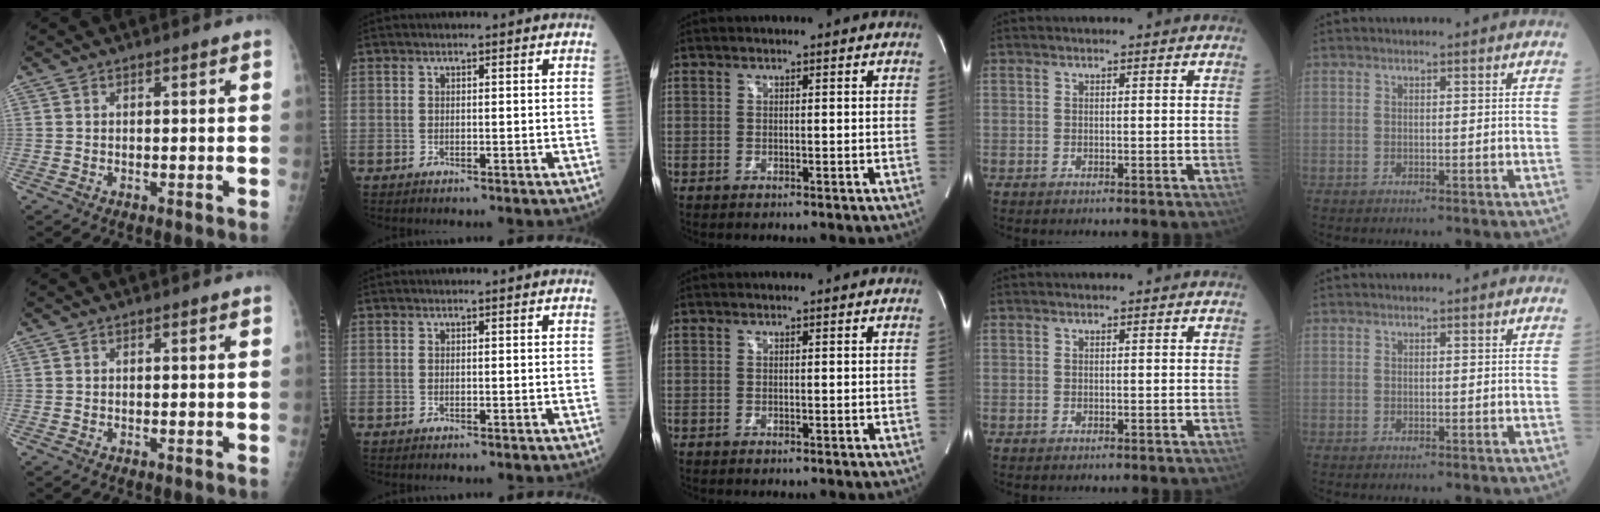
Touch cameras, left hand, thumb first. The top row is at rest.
{}